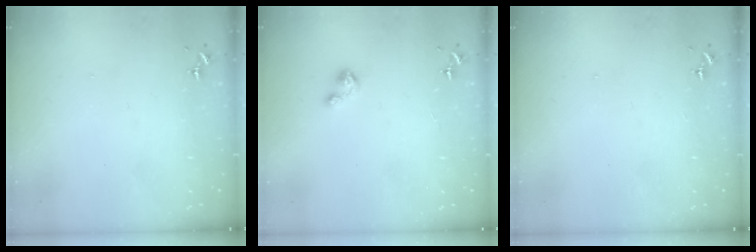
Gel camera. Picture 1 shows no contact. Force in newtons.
{"total": 3.6, "press": 3.6, "slide": 0.3}
{"total": 0.0}